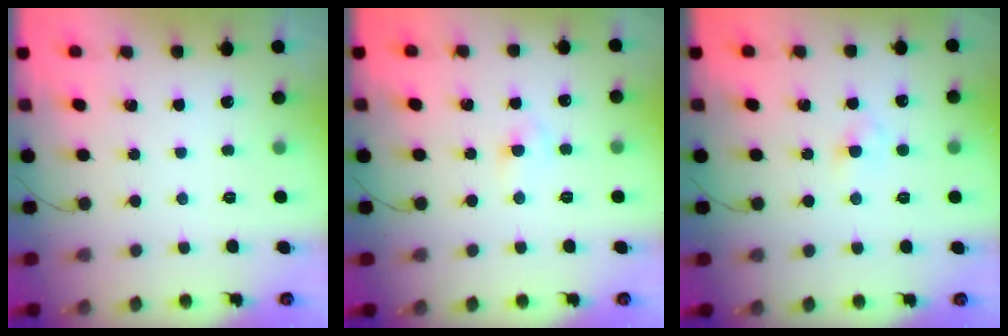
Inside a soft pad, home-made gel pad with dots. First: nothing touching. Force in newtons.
{"total": 3.9, "press": 3.8, "slide": 1.2}
{"total": 2.6, "press": 2.4, "slide": 1.1}